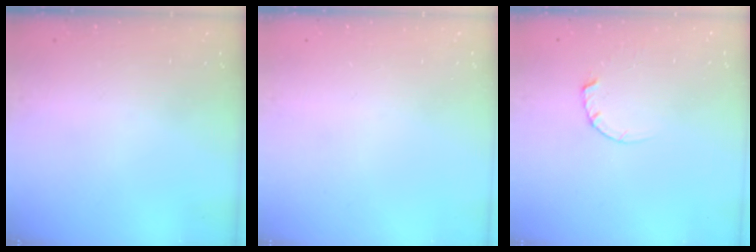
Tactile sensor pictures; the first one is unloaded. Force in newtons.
{"total": 0.0}
{"total": 2.4, "press": 2.4, "slide": 0.3}